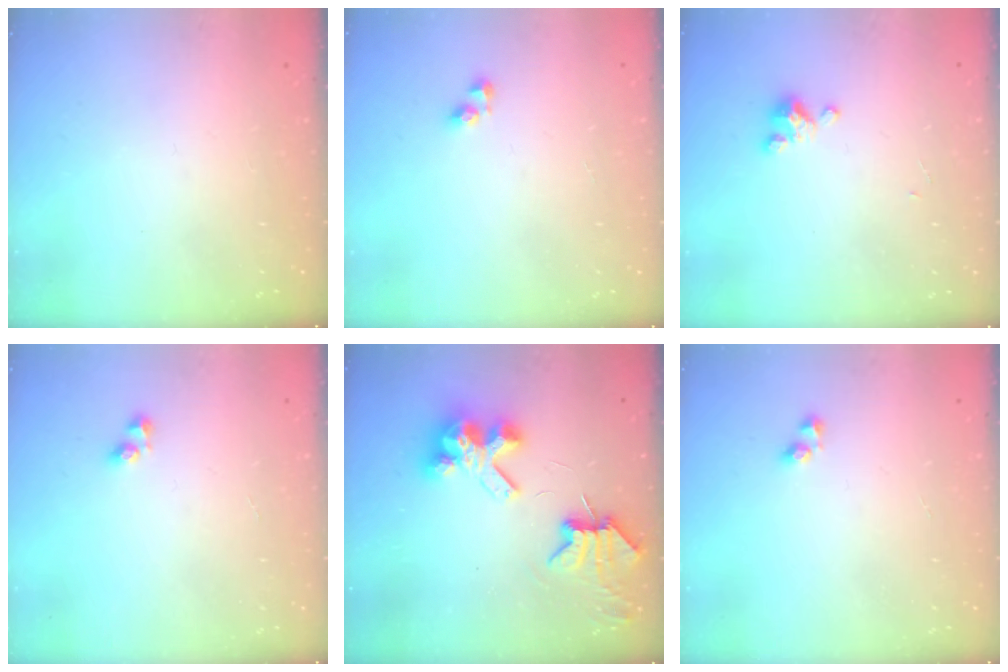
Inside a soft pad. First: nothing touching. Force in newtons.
{"total": 3.8, "press": 3.7, "slide": 0.5}
{"total": 2.3, "press": 2.2, "slide": 0.4}
{"total": 2.5, "press": 2.2, "slide": 1.3}
{"total": 8.0, "press": 8.0, "slide": 1.1}
{"total": 2.2, "press": 1.9, "slide": 1.1}